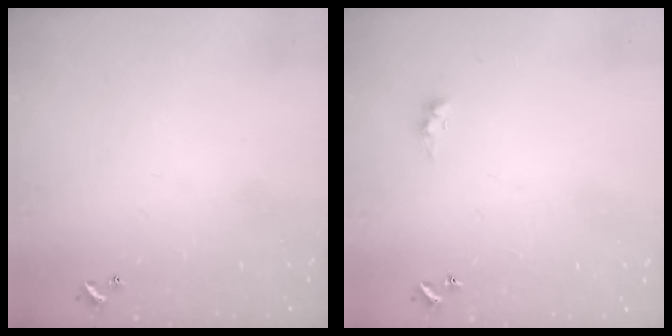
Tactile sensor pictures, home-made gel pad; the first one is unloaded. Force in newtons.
{"total": 0.8, "press": 0.7, "slide": 0.4}